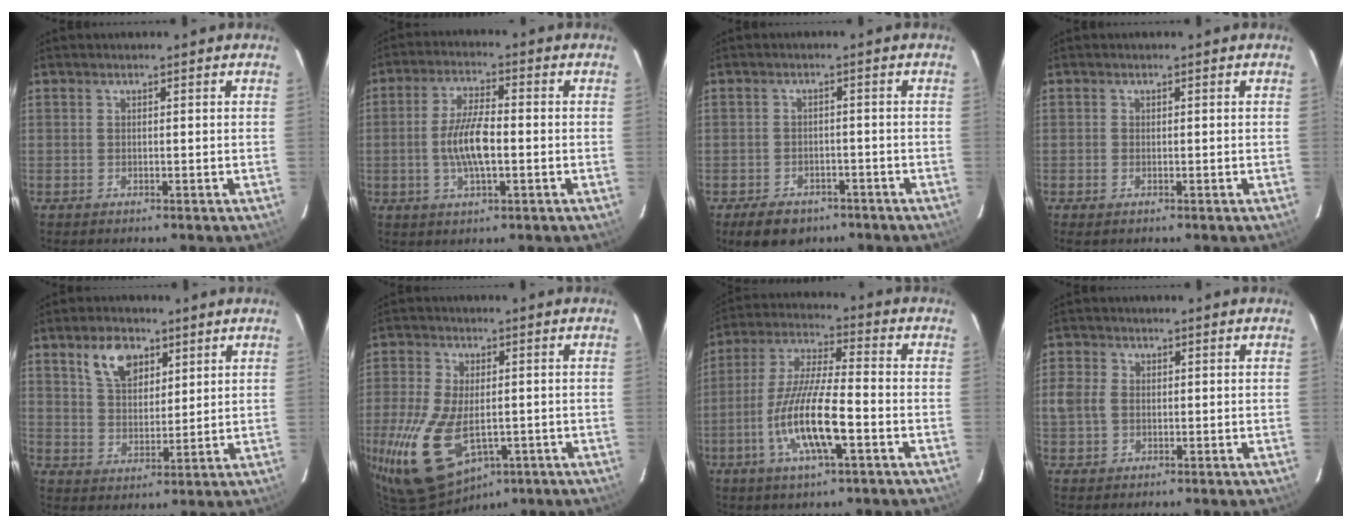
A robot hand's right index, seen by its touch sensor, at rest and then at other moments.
{"total": 8.2, "force": [-1.3, 2.5, 7.7], "torque": [-0.152, 0.003, -0.026]}
{"total": 7.6, "force": [-5.2, 4.6, 3.0], "torque": [-0.068, 0.004, -0.069]}
{"total": 0.8, "force": [-0.4, 0.5, 0.4], "torque": [-0.010, -0.002, -0.009]}
{"total": 8.4, "force": [4.6, 5.0, 4.9], "torque": [-0.087, 0.013, 0.088]}
{"total": 17.4, "force": [-5.1, 10.0, 13.4], "torque": [-0.293, -0.037, -0.079]}
{"total": 14.1, "force": [-4.9, 2.7, 13.0], "torque": [-0.266, -0.009, -0.095]}
{"total": 4.2, "force": [0.0, 3.4, 2.6], "torque": [-0.060, 0.006, 0.000]}